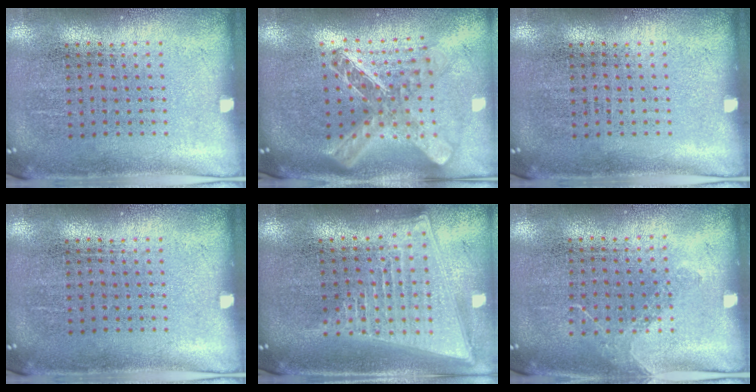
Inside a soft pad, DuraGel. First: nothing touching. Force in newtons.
{"total": 2.5, "press": 2.0, "slide": 1.6}
{"total": 0.0}
{"total": 0.0}
{"total": 2.1, "press": 1.7, "slide": 1.1}
{"total": 0.9, "press": 0.7, "slide": 0.6}